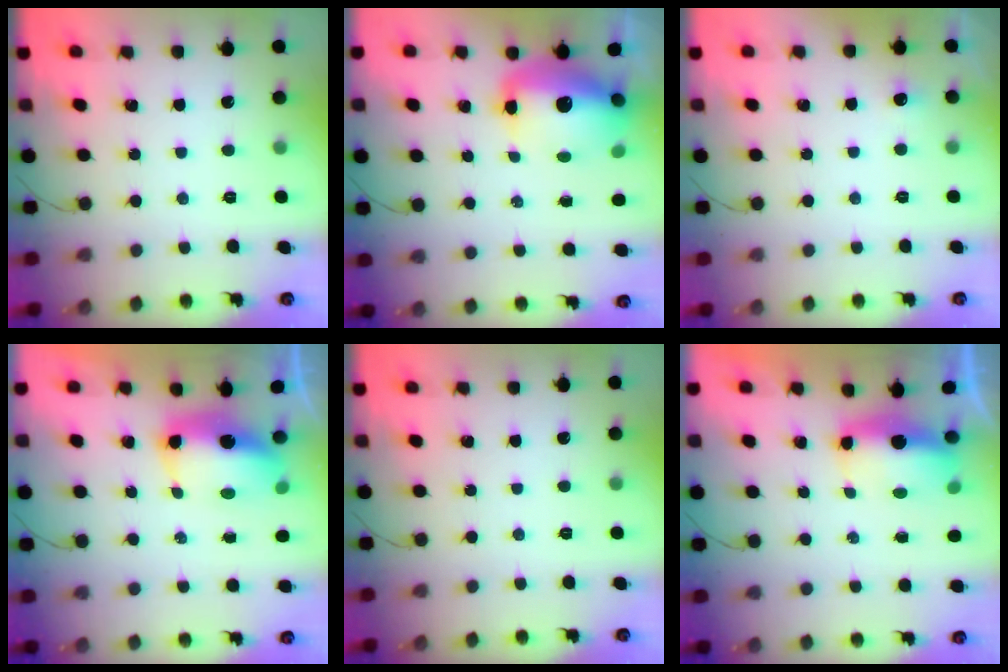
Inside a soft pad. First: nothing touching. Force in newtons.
{"total": 14.2, "press": 13.8, "slide": 3.3}
{"total": 11.0, "press": 3.4, "slide": 10.5}
{"total": 9.0, "press": 8.9, "slide": 1.6}
{"total": 0.0}
{"total": 5.9, "press": 5.8, "slide": 0.7}